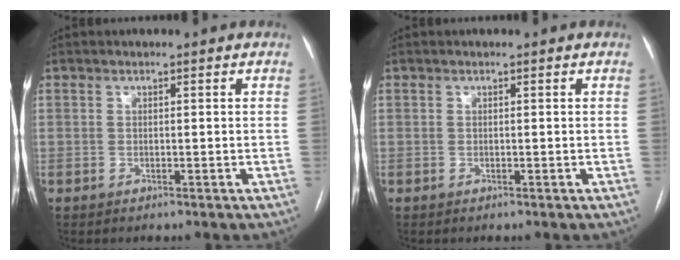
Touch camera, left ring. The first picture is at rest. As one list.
[{"total": 0.0}]